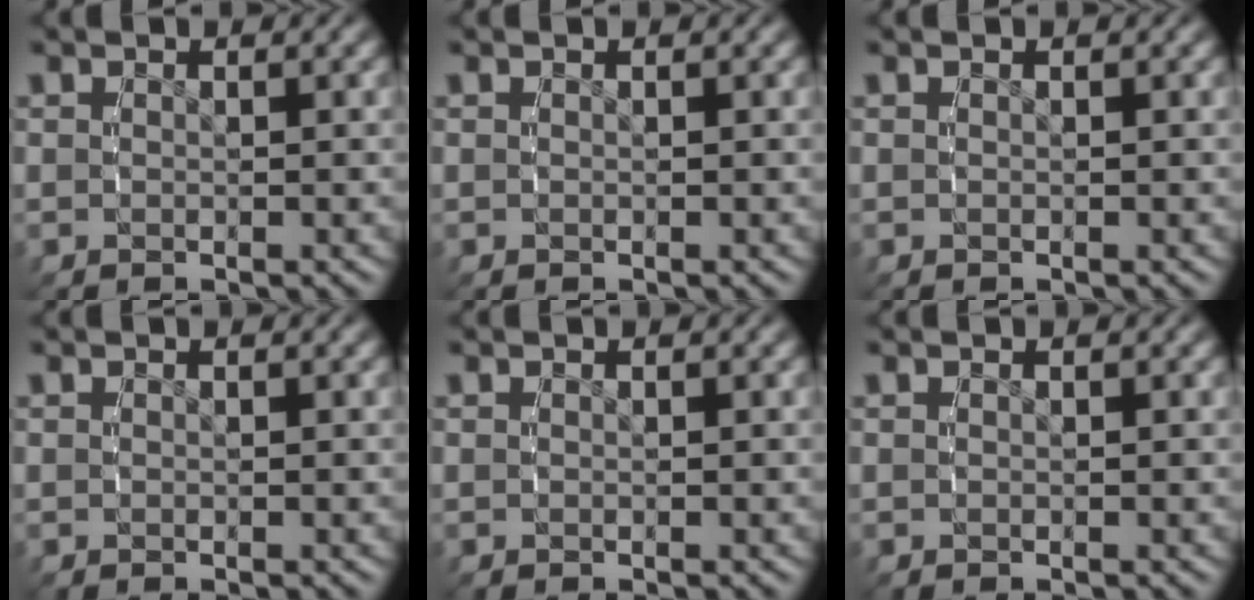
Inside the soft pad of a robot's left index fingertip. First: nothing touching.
{"total": 0.0}
{"total": 0.0}
{"total": 0.0}
{"total": 0.0}
{"total": 0.0}